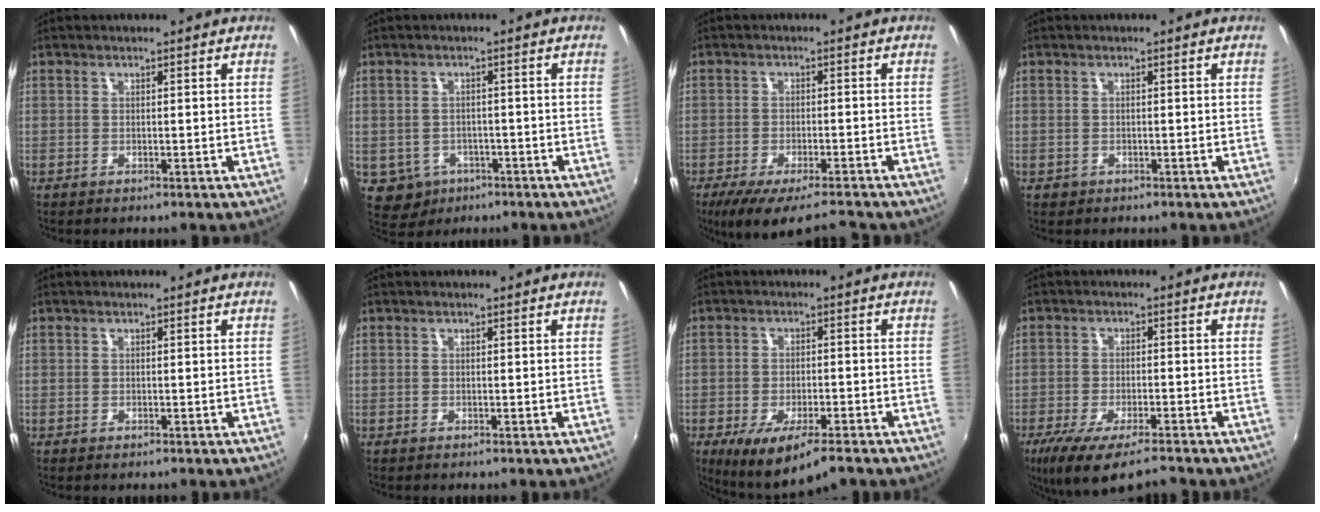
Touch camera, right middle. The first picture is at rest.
{"total": 6.1, "force": [-2.6, 5.2, 1.9], "torque": [-0.050, -0.004, -0.027]}
{"total": 11.3, "force": [-9.1, 2.4, 6.2], "torque": [-0.128, -0.035, -0.150]}
{"total": 1.1, "force": [-0.4, 0.9, 0.3], "torque": [-0.007, -0.002, -0.005]}
{"total": 0.0}
{"total": 0.0}
{"total": 11.0, "force": [-7.2, 3.3, 7.6], "torque": [-0.152, -0.037, -0.117]}
{"total": 11.4, "force": [-8.6, 2.7, 6.9], "torque": [-0.149, -0.040, -0.151]}